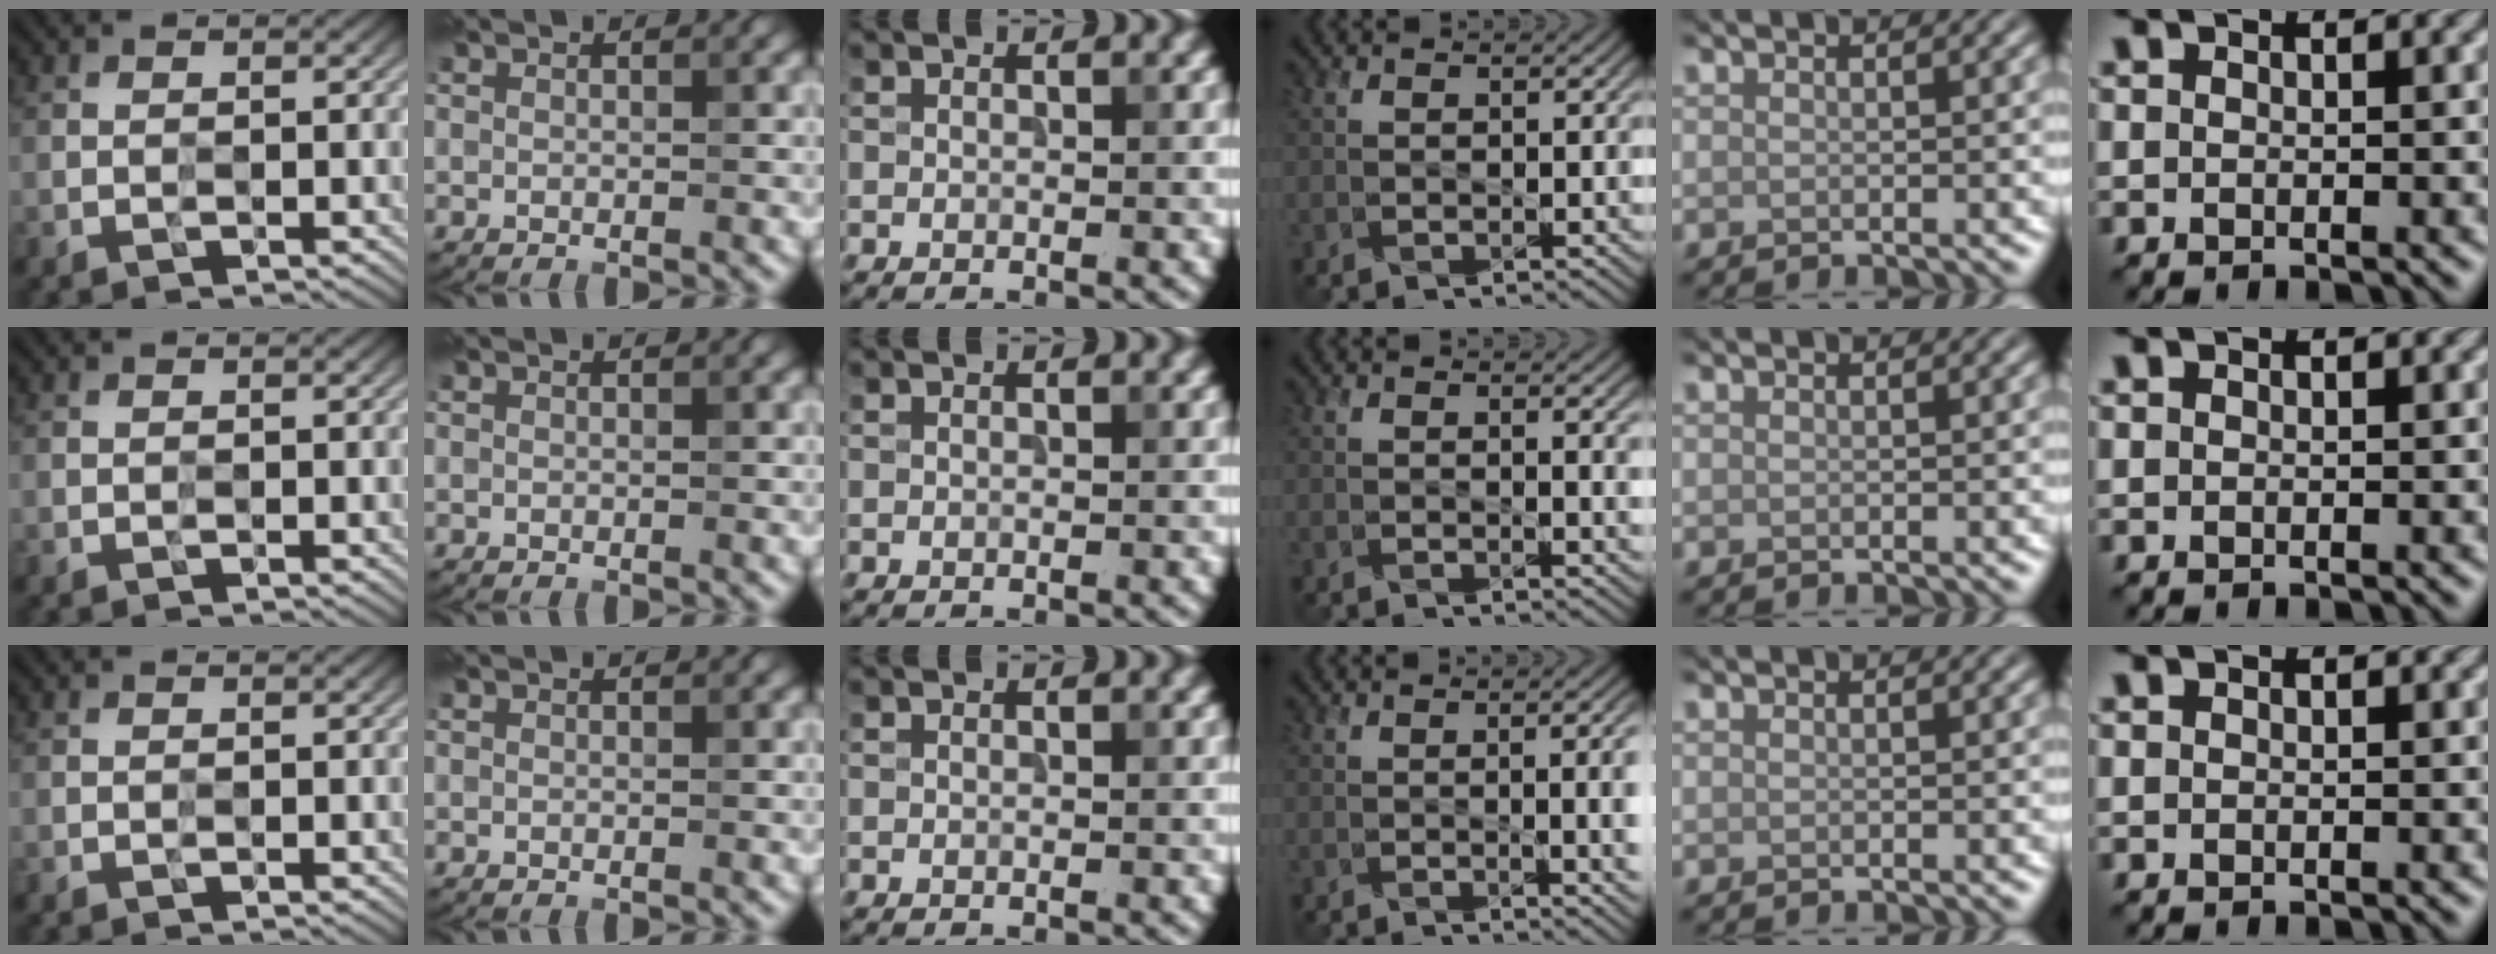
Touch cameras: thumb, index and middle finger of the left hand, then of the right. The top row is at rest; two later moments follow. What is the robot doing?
{"motion": "press", "object": "grip strengthener"}